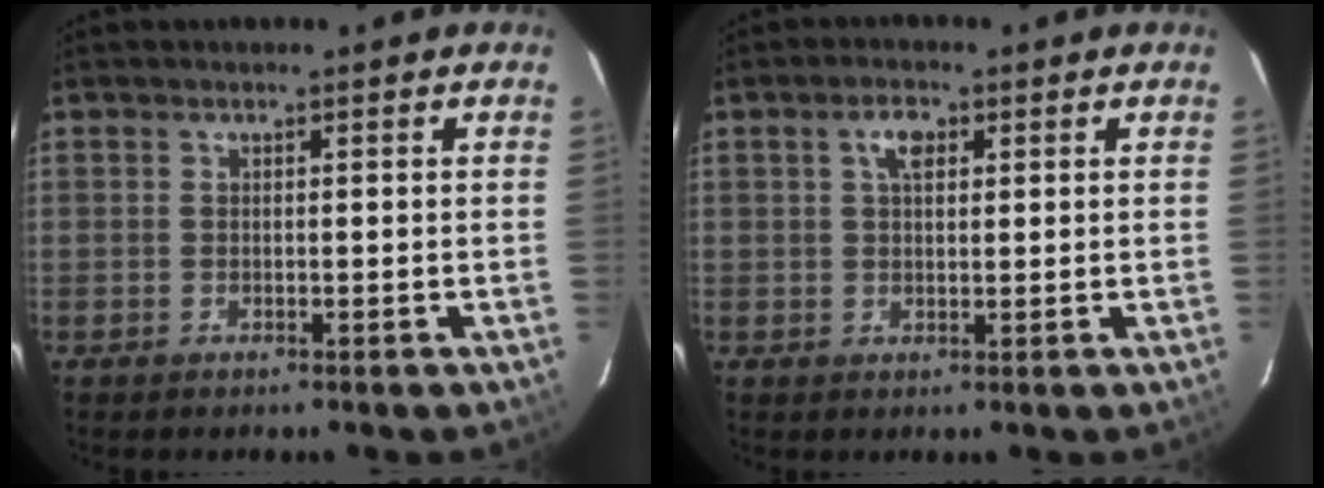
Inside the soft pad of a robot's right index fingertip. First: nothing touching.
{"total": 3.4, "force": [1.3, 1.8, 2.6], "torque": [-0.046, 0.011, 0.023]}